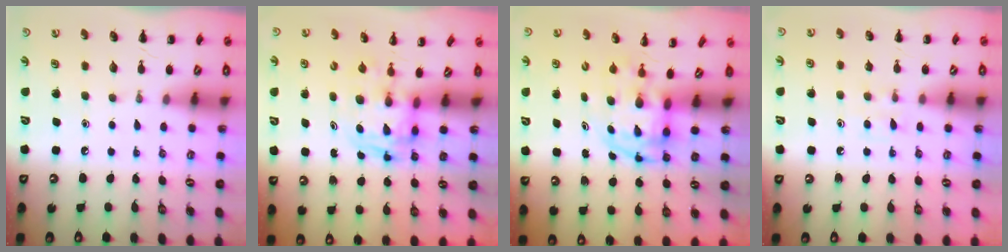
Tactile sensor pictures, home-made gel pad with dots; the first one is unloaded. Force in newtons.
{"total": 2.9, "press": 2.9, "slide": 0.5}
{"total": 3.9, "press": 3.9, "slide": 0.7}
{"total": 4.4, "press": 4.1, "slide": 1.6}